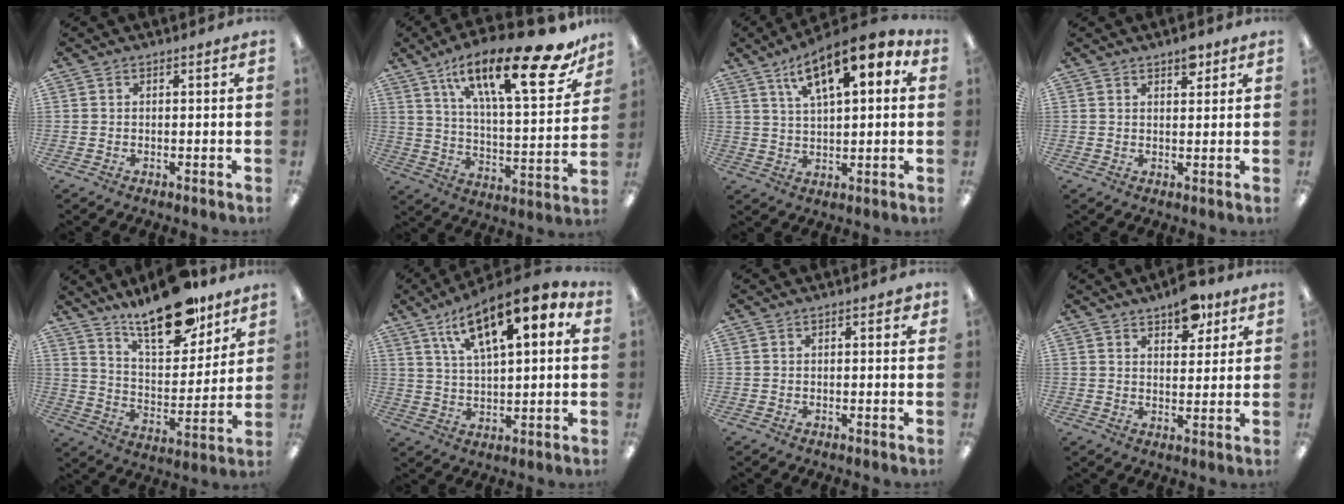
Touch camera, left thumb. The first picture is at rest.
{"total": 26.2, "force": [15.9, 8.2, 19.1], "torque": [-0.292, -0.087, 0.255]}
{"total": 14.3, "force": [8.1, 5.1, 10.6], "torque": [-0.165, -0.030, 0.133]}
{"total": 3.5, "force": [2.7, 1.5, 1.6], "torque": [-0.003, -0.013, 0.041]}
{"total": 18.4, "force": [14.4, 6.8, 9.2], "torque": [-0.147, -0.091, 0.248]}
{"total": 16.4, "force": [9.6, 5.7, 12.0], "torque": [-0.195, -0.037, 0.159]}
{"total": 2.1, "force": [0.8, 0.8, 1.7], "torque": [-0.027, 0.002, 0.010]}
{"total": 8.2, "force": [5.9, 4.1, 3.9], "torque": [-0.034, -0.032, 0.099]}